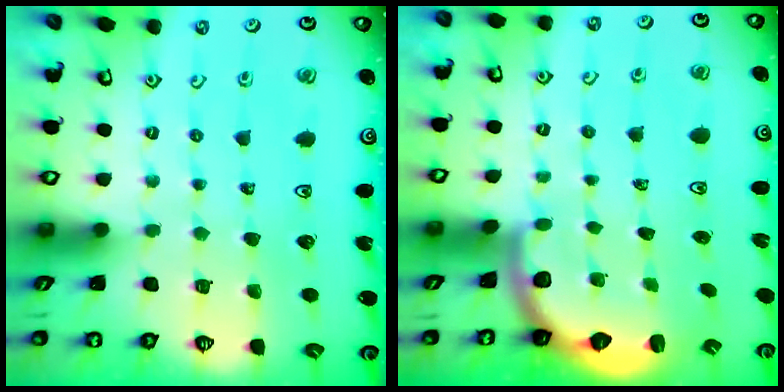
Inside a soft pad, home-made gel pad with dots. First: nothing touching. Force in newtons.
{"total": 2.5, "press": 2.1, "slide": 1.3}